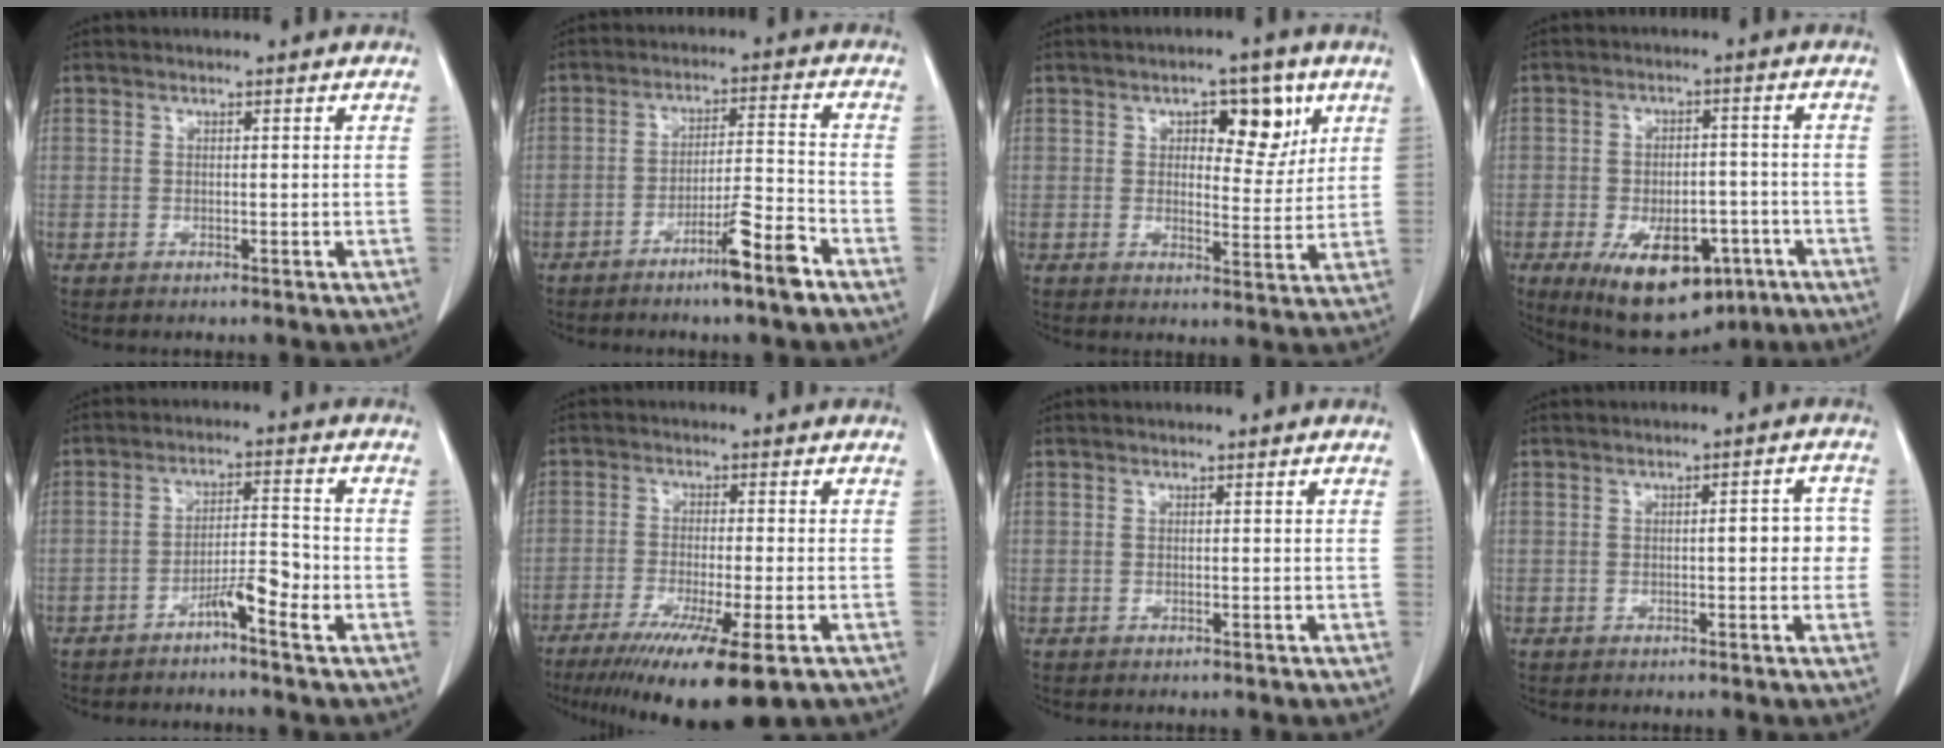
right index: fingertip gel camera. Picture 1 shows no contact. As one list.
[{"total": 7.7, "force": [-5.0, -0.3, 5.8], "torque": [-0.091, 0.001, -0.087]}, {"total": 7.5, "force": [3.4, 3.5, 5.6], "torque": [-0.066, 0.008, 0.047]}, {"total": 15.3, "force": [-7.8, 8.2, 10.4], "torque": [-0.175, -0.003, -0.105]}, {"total": 5.1, "force": [-2.9, 0.4, 4.1], "torque": [-0.067, 0.009, -0.053]}, {"total": 13.7, "force": [-8.7, 1.0, 10.6], "torque": [-0.161, -0.038, -0.137]}, {"total": 0.0}, {"total": 4.2, "force": [-0.1, 1.5, 3.9], "torque": [-0.042, 0.013, -0.004]}]